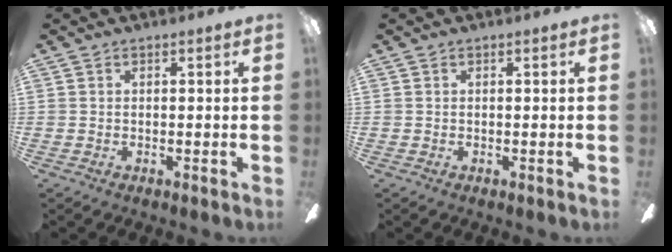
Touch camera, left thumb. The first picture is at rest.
{"total": 0.0}